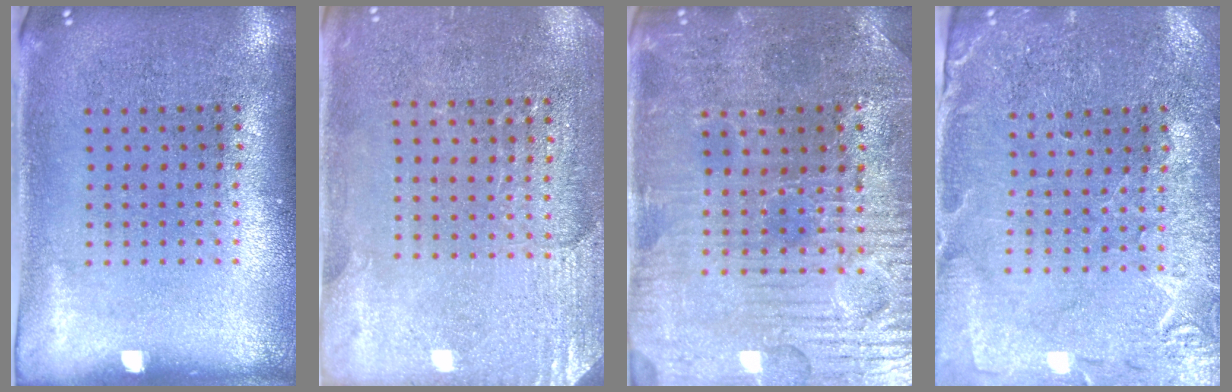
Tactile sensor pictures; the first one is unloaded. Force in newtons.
{"total": 2.8, "press": 2.7, "slide": 0.8}
{"total": 3.5, "press": 3.5, "slide": 0.5}
{"total": 0.7, "press": 0.7, "slide": 0.3}